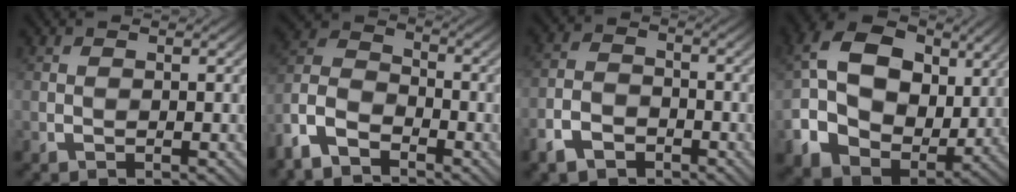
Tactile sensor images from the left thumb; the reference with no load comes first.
{"total": 8.9, "force": [-6.3, 4.4, 4.6], "torque": [-0.112, -0.010, -0.146]}
{"total": 5.2, "force": [-3.5, 3.1, 2.4], "torque": [-0.052, -0.003, -0.077]}
{"total": 14.0, "force": [1.3, 10.5, 9.2], "torque": [-0.197, -0.001, 0.022]}